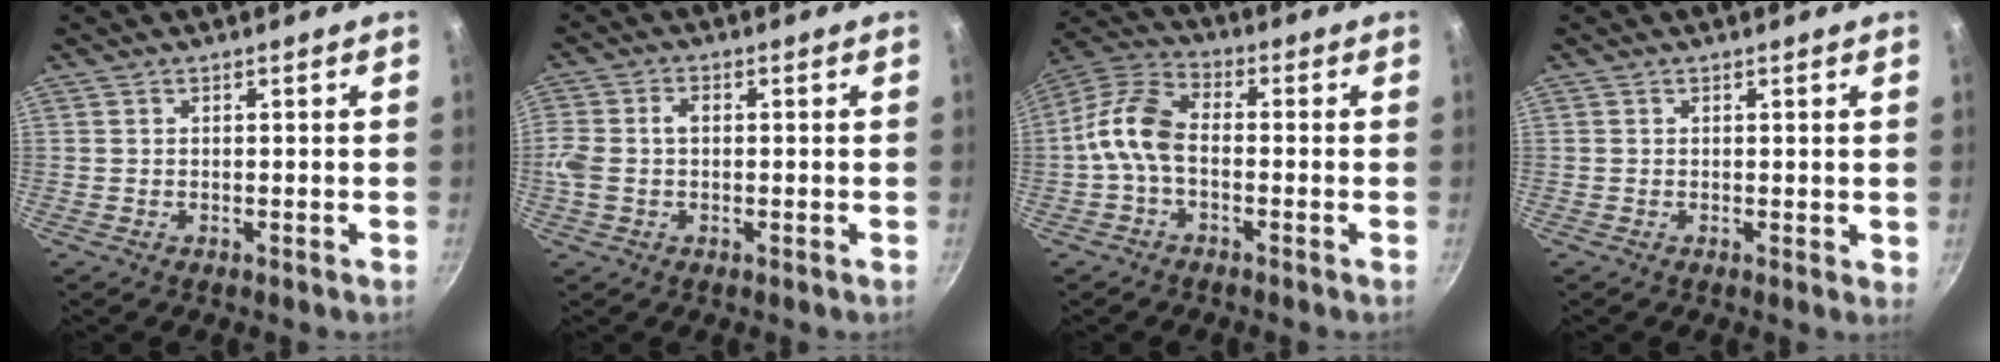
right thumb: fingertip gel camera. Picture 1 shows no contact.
{"total": 5.2, "force": [-0.2, 3.5, 3.9], "torque": [-0.081, 0.012, -0.012]}
{"total": 9.2, "force": [-1.9, 5.4, 7.2], "torque": [-0.143, 0.040, -0.055]}
{"total": 1.1, "force": [0.3, 0.4, 1.0], "torque": [-0.011, -0.003, 0.003]}